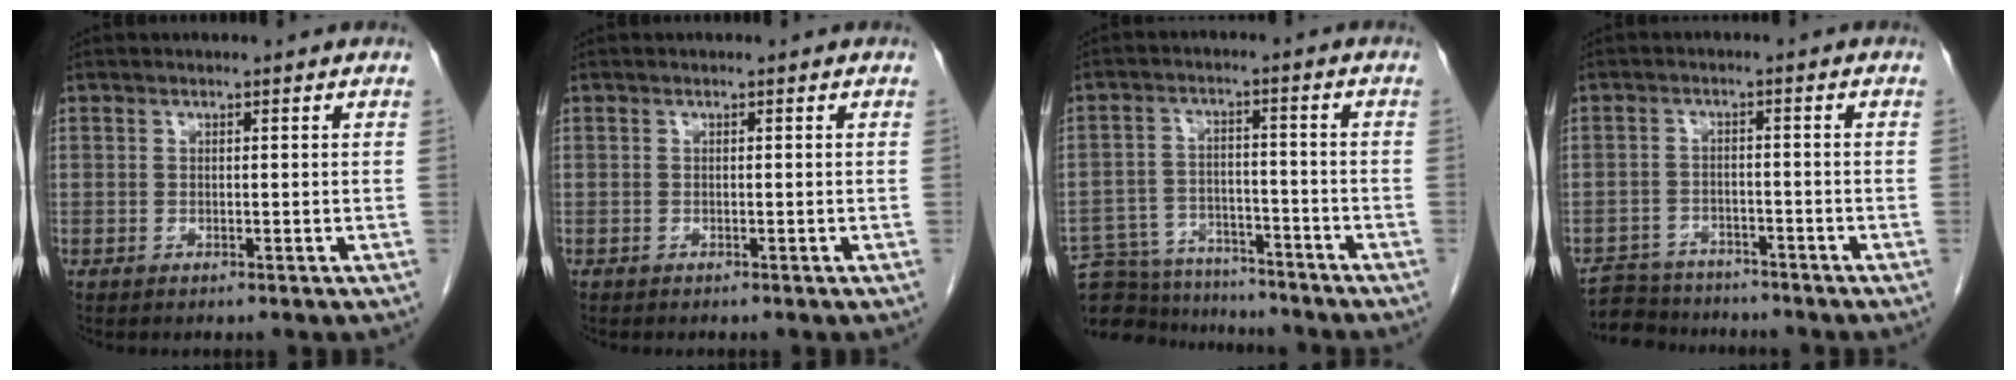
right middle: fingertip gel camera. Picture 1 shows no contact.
{"total": 0.0}
{"total": 14.4, "force": [-13.5, 4.1, 3.1], "torque": [-0.059, 0.017, -0.199]}
{"total": 6.9, "force": [-6.5, 2.2, 0.4], "torque": [-0.002, 0.003, -0.103]}